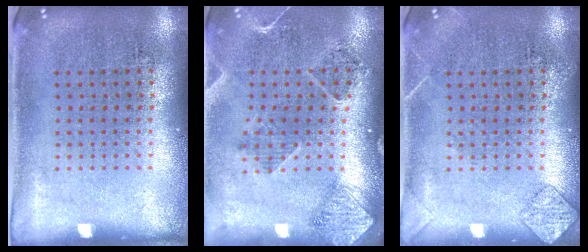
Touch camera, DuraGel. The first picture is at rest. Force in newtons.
{"total": 1.5, "press": 1.4, "slide": 0.5}
{"total": 1.4, "press": 1.4, "slide": 0.1}